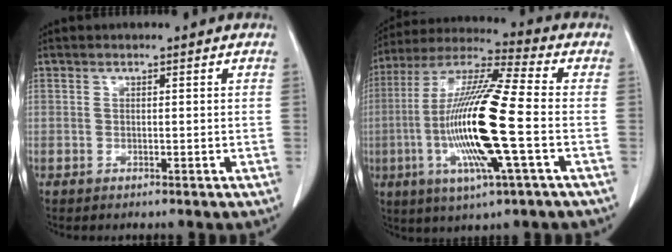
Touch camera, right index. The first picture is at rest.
{"total": 18.5, "force": [-3.6, 1.0, 18.1], "torque": [-0.372, -0.012, -0.074]}